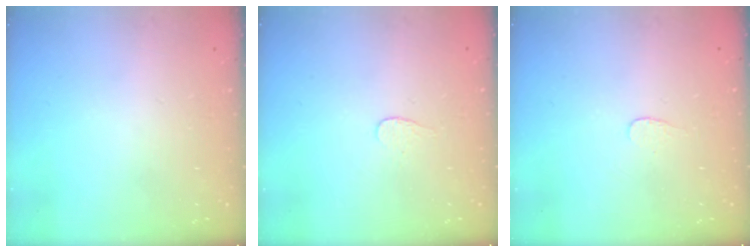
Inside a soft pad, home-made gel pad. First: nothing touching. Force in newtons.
{"total": 2.7, "press": 2.7, "slide": 0.3}
{"total": 3.0, "press": 3.0, "slide": 0.2}